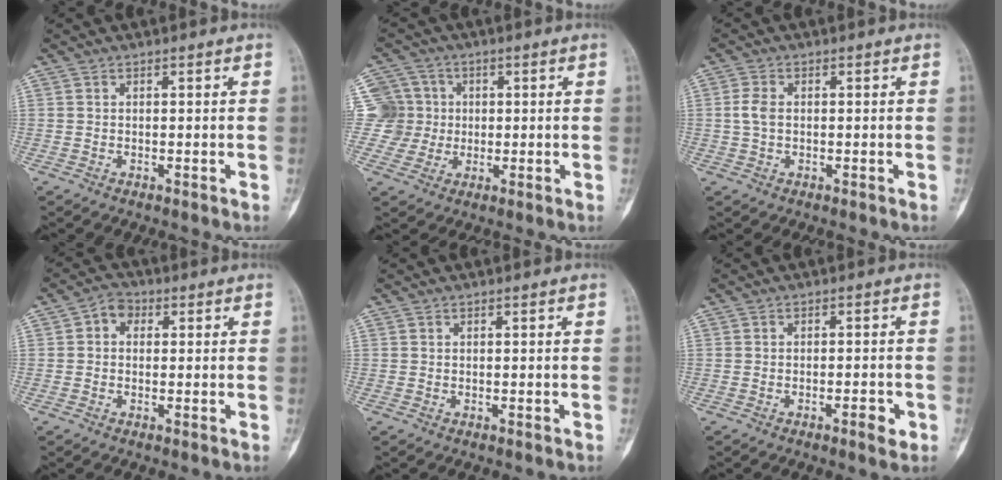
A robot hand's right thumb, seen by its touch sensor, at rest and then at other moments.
{"total": 8.6, "force": [0.7, 8.5, 1.0], "torque": [0.009, 0.018, 0.013]}
{"total": 2.9, "force": [0.1, 1.9, 2.2], "torque": [-0.053, 0.005, -0.003]}
{"total": 3.6, "force": [0.6, 2.9, 2.0], "torque": [-0.016, 0.011, 0.001]}
{"total": 0.0}
{"total": 3.1, "force": [-1.4, 0.9, 2.6], "torque": [-0.036, 0.005, -0.020]}